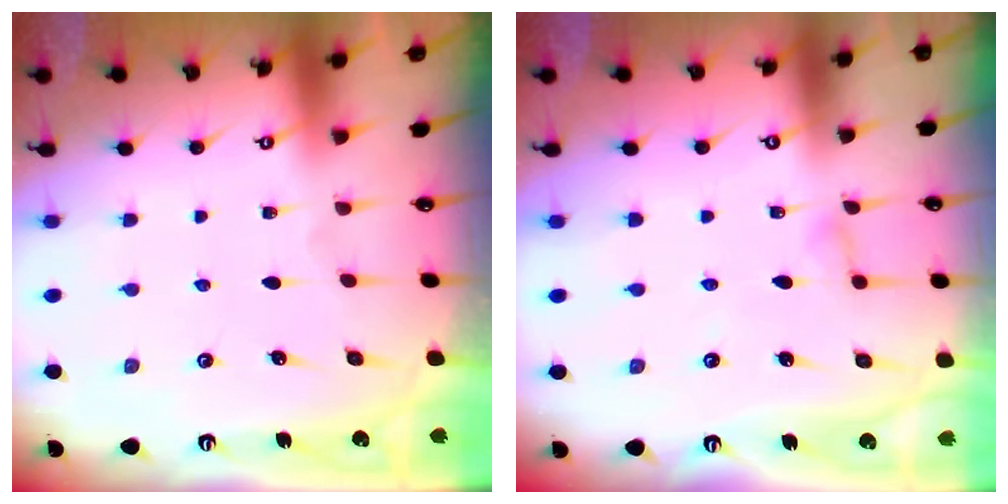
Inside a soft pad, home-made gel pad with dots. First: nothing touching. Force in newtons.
{"total": 3.0, "press": 3.0, "slide": 0.3}